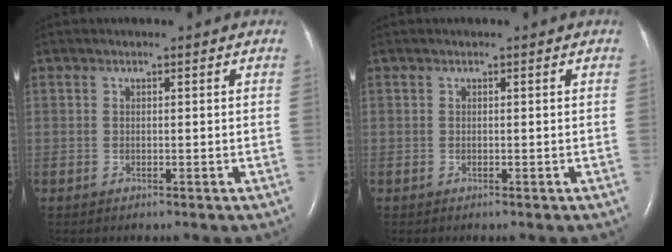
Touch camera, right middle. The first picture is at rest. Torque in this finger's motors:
{"motor_torque": [-0.04, 0.08, 0.00, 0.00]}